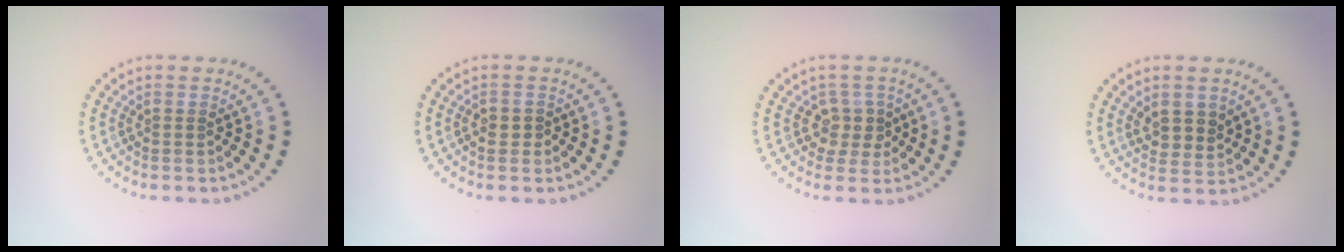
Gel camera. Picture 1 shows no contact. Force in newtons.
{"total": 0.8, "press": 0.7, "slide": 0.4}
{"total": 2.2, "press": 1.9, "slide": 1.2}
{"total": 2.5, "press": 2.3, "slide": 0.9}